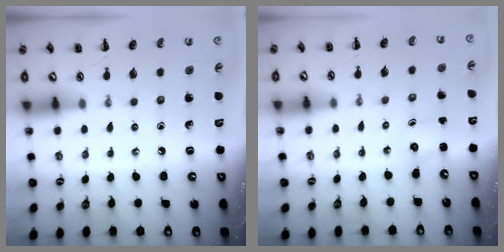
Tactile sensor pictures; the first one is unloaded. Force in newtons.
{"total": 1.3, "press": 1.2, "slide": 0.3}